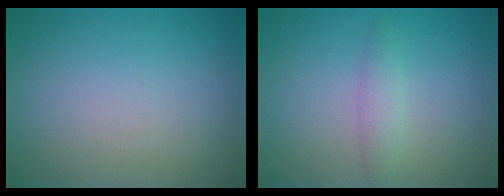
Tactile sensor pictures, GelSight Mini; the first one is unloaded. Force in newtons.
{"total": 1.5, "press": 1.5, "slide": 0.0}